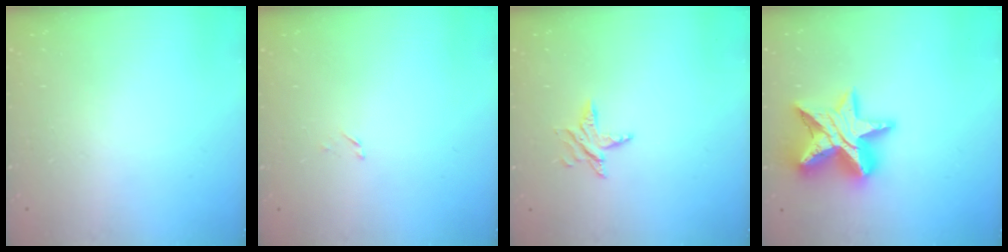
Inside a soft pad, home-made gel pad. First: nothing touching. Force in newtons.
{"total": 1.6, "press": 1.6, "slide": 0.2}
{"total": 6.2, "press": 6.2, "slide": 0.3}
{"total": 18.3, "press": 18.3, "slide": 1.3}